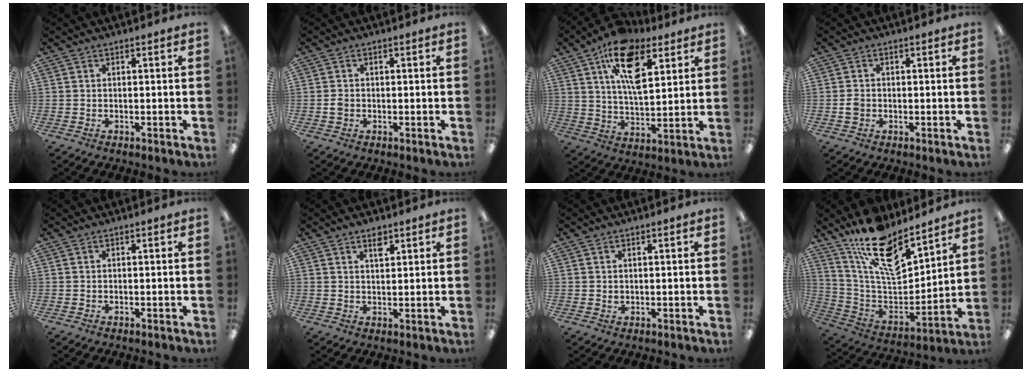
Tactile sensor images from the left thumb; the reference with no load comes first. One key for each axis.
{"total": 1.3, "fx": -0.2, "fy": 1.1, "fz": 0.6, "tx": -0.012, "ty": 0.004, "tz": -0.005}
{"total": 16.8, "fx": 8.8, "fy": 8.4, "fz": 11.6, "tx": -0.188, "ty": -0.020, "tz": 0.151}
{"total": 1.6, "fx": -0.3, "fy": 1.4, "fz": 0.8, "tx": -0.016, "ty": 0.004, "tz": -0.007}
{"total": 0.0}
{"total": 3.2, "fx": 2.3, "fy": 1.3, "fz": 1.8, "tx": -0.024, "ty": -0.004, "tz": 0.037}
{"total": 0.8, "fx": 0.5, "fy": 0.5, "fz": 0.3, "tx": -0.006, "ty": 0.001, "tz": 0.008}
{"total": 18.9, "fx": 14.4, "fy": 7.1, "fz": 9.9, "tx": -0.178, "ty": -0.102, "tz": 0.255}